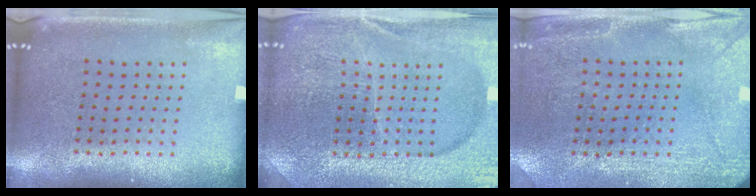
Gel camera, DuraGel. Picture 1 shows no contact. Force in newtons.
{"total": 4.7, "press": 4.3, "slide": 1.7}
{"total": 3.0, "press": 2.8, "slide": 1.0}